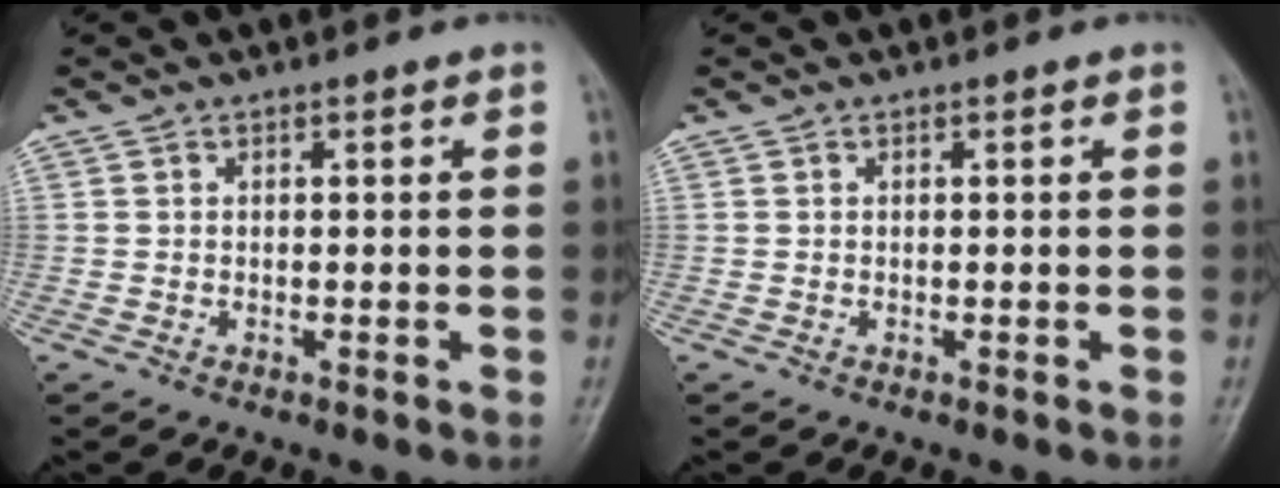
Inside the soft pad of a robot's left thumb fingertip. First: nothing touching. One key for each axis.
{"total": 0.0}